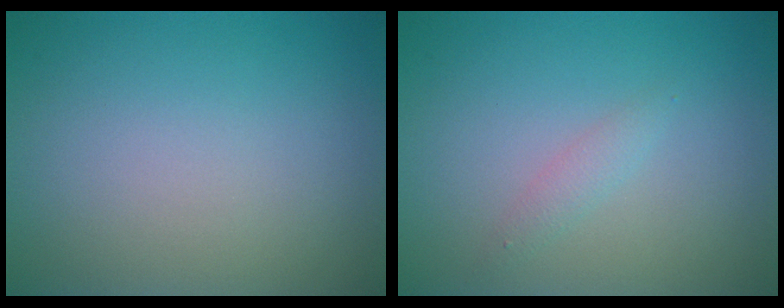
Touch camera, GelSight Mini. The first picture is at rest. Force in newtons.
{"total": 1.0, "press": 1.0, "slide": 0.0}